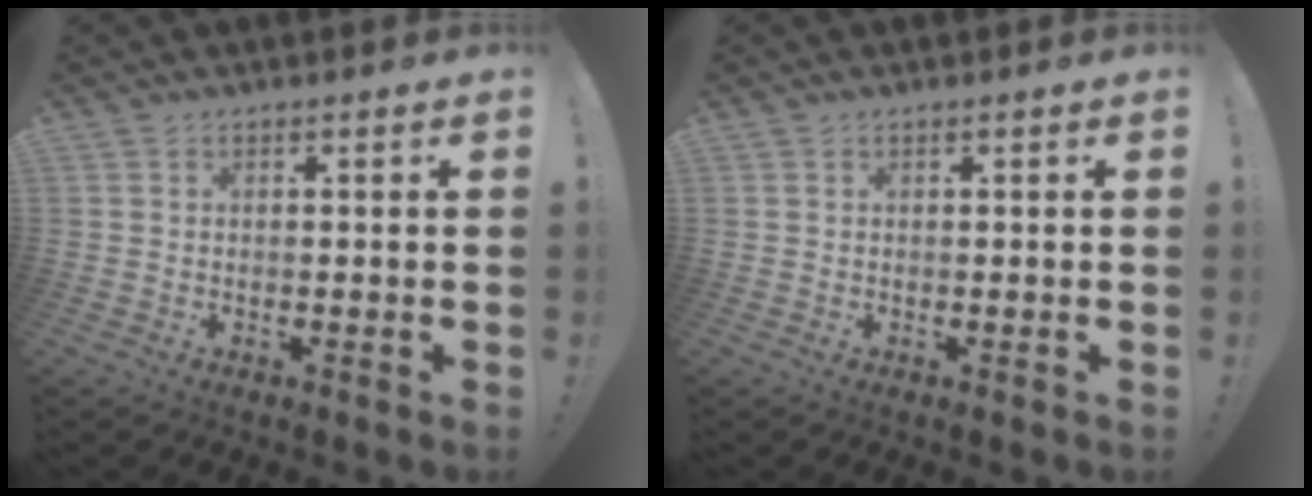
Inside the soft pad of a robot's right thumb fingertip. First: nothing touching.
{"total": 0.0}